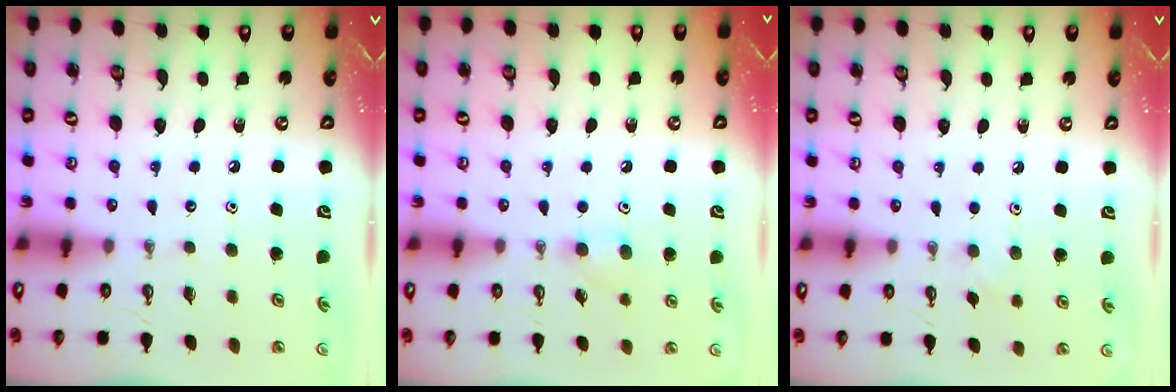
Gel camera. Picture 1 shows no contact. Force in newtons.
{"total": 5.2, "press": 5.0, "slide": 1.2}
{"total": 4.8, "press": 4.8, "slide": 0.8}